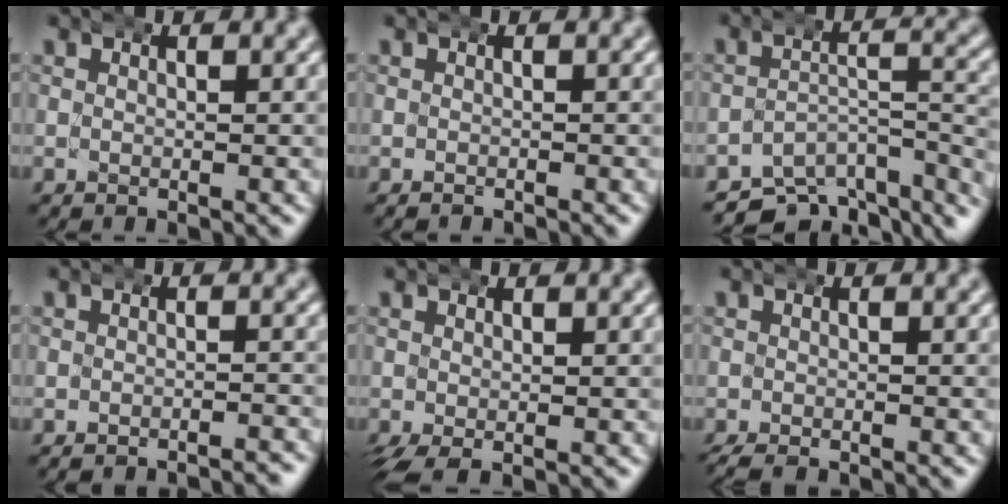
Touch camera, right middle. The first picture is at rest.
{"total": 0.6, "force": [-0.6, 0.2, -0.2], "torque": [0.002, 0.001, -0.011]}
{"total": 8.3, "force": [-7.2, 2.7, 3.2], "torque": [-0.024, -0.010, -0.118]}
{"total": 2.7, "force": [-2.7, 0.3, 0.1], "torque": [-0.002, 0.000, -0.045]}
{"total": 1.4, "force": [-1.0, 0.5, 0.8], "torque": [-0.017, -0.009, -0.011]}
{"total": 2.1, "force": [-2.0, 0.5, 0.1], "torque": [-0.007, -0.008, -0.030]}